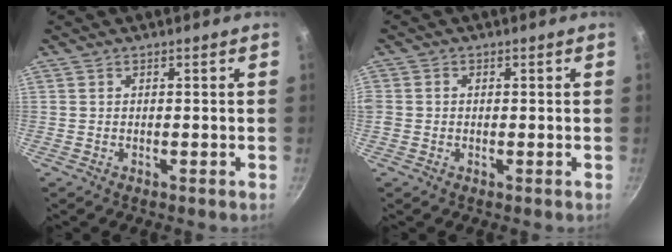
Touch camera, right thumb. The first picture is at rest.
{"total": 1.6, "force": [-0.1, 1.5, 0.7], "torque": [-0.010, 0.004, -0.005]}